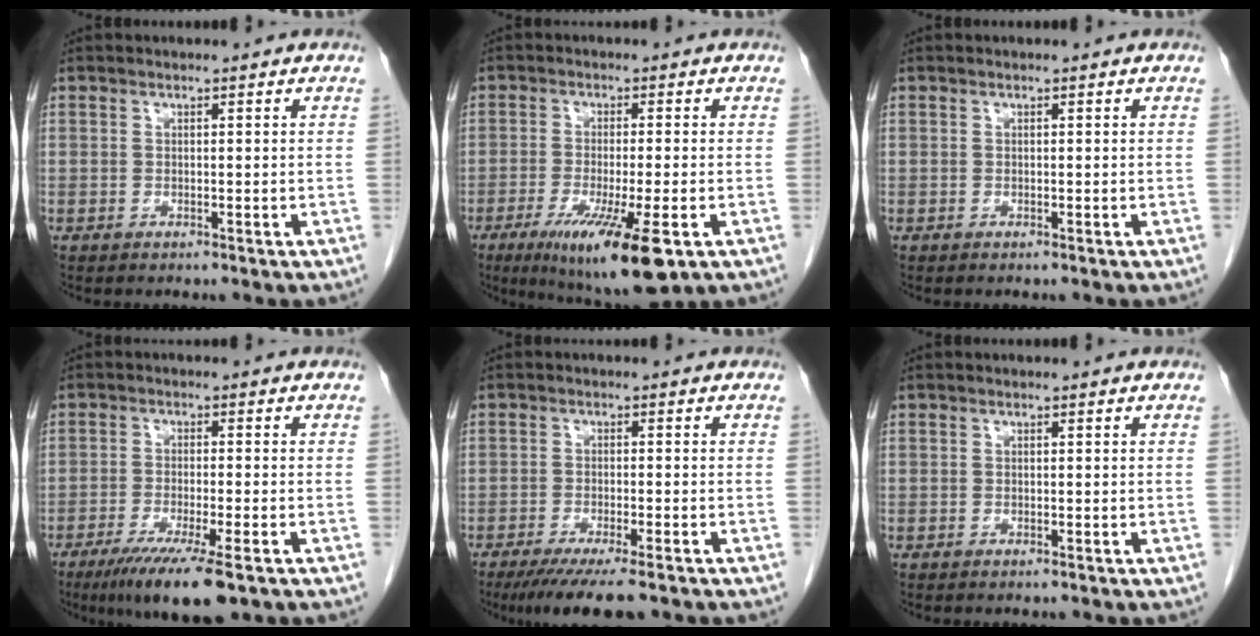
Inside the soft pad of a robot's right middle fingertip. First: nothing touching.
{"total": 12.4, "force": [-6.2, 1.7, 10.6], "torque": [-0.165, -0.034, -0.094]}
{"total": 0.0}
{"total": 9.9, "force": [-6.4, 0.8, 7.5], "torque": [-0.125, -0.025, -0.100]}
{"total": 9.0, "force": [-6.8, 1.1, 5.7], "torque": [-0.081, -0.017, -0.104]}
{"total": 0.0}